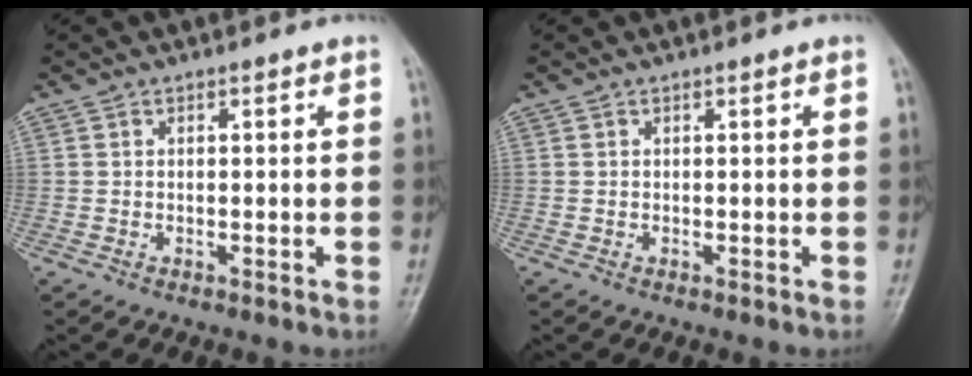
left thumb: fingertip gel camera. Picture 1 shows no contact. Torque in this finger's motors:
{"motor_torque": [0.00, 0.00, 0.00, 0.00, 0.00]}